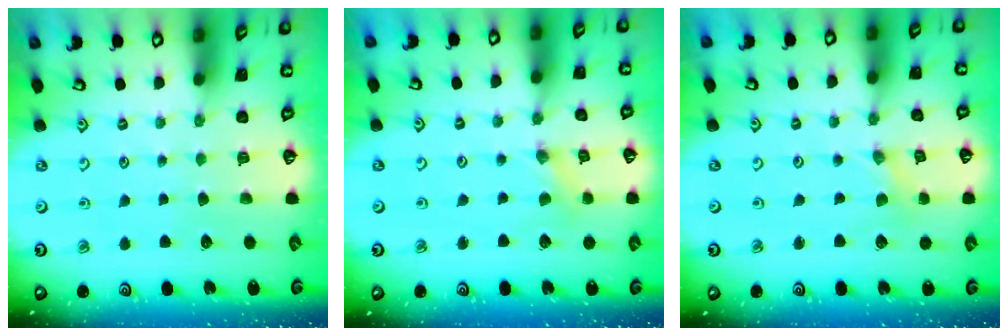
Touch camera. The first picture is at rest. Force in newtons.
{"total": 2.1, "press": 2.1, "slide": 0.4}
{"total": 0.0}